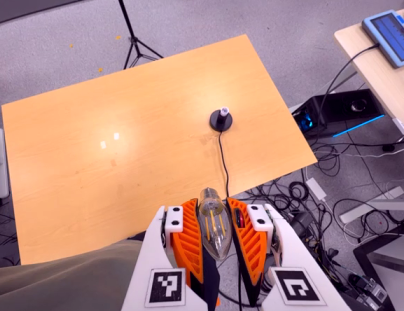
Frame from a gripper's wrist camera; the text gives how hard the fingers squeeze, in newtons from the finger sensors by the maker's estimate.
{"total": 21.9, "left": 23.4, "right": 20.3}